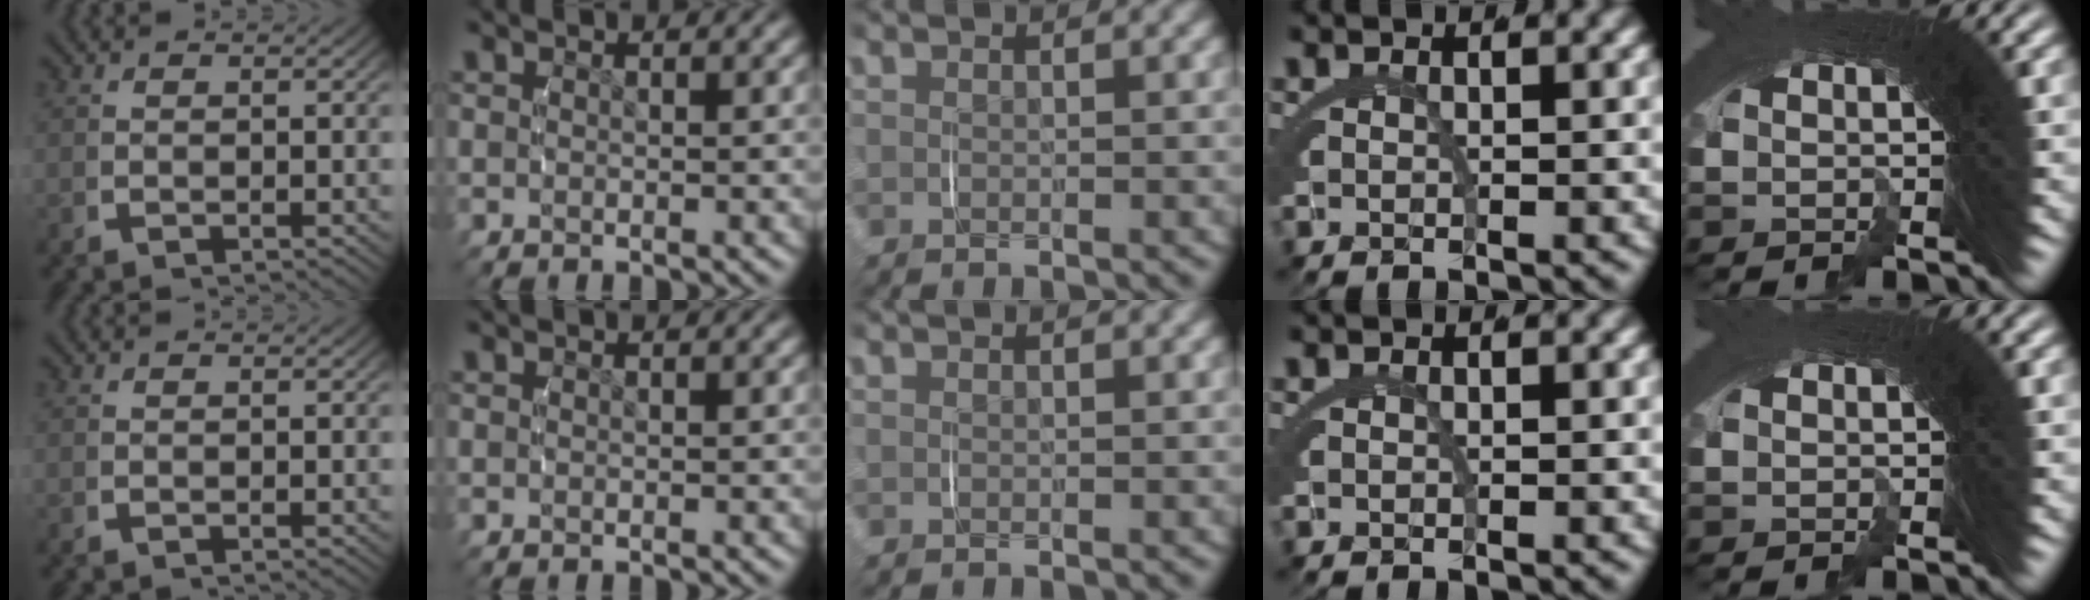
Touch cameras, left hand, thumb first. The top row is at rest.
{}